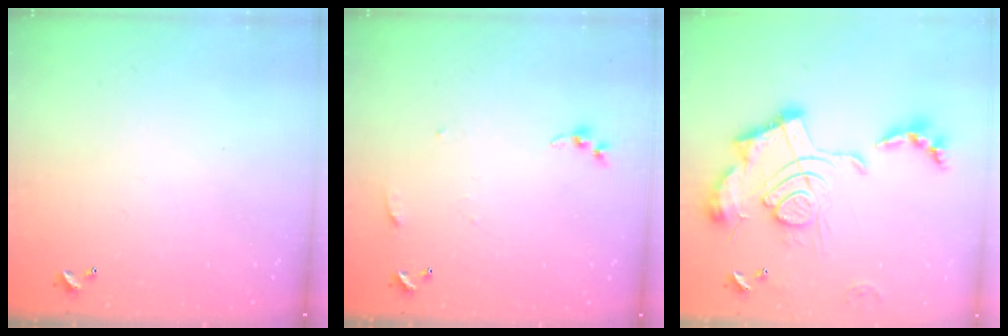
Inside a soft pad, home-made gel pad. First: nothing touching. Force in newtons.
{"total": 5.1, "press": 5.0, "slide": 0.6}
{"total": 2.5, "press": 1.9, "slide": 1.7}